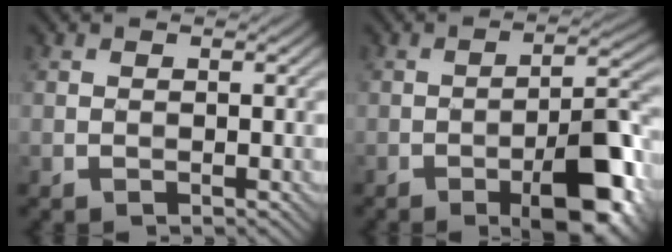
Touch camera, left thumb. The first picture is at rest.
{"total": 10.5, "force": [-5.3, 3.0, 8.6], "torque": [-0.122, 0.011, -0.085]}